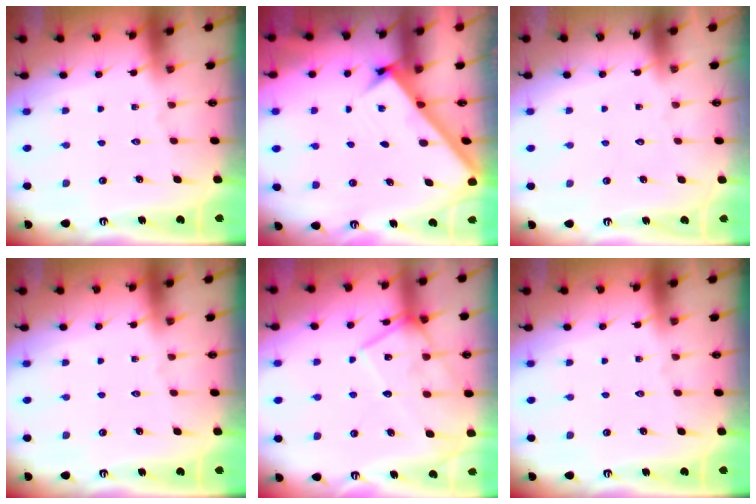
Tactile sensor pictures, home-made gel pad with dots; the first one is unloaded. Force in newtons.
{"total": 2.5, "press": 2.5, "slide": 0.3}
{"total": 1.6, "press": 1.6, "slide": 0.1}
{"total": 0.0}
{"total": 13.1, "press": 13.0, "slide": 0.9}
{"total": 0.0}